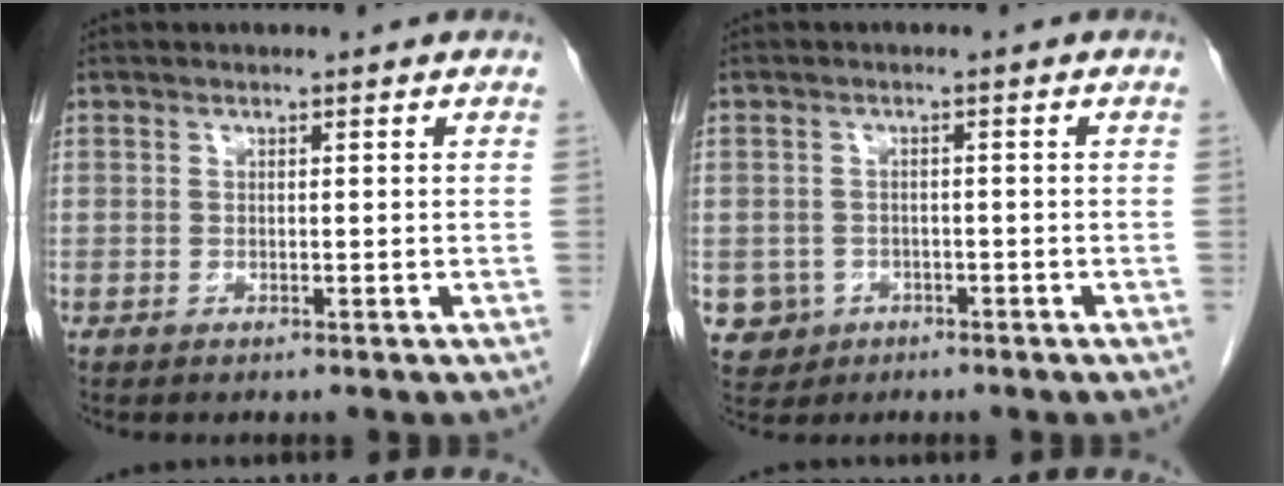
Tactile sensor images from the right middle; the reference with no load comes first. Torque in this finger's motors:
{"motor_torque": [0.36, -0.34, 0.02, -0.01]}